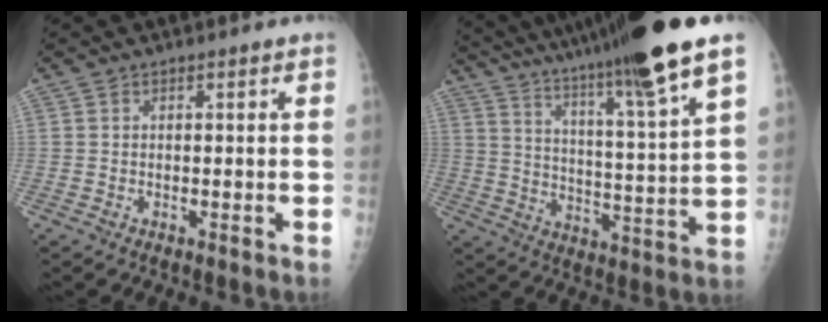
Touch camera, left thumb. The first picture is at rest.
{"total": 24.1, "force": [18.6, 0.1, 15.3], "torque": [-0.247, -0.086, 0.287]}